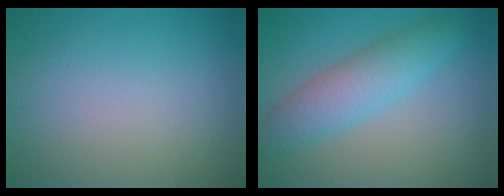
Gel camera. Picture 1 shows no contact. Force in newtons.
{"total": 4.6, "press": 4.6, "slide": 0.2}